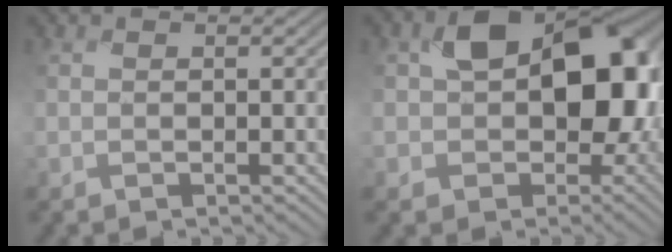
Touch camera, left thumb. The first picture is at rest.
{"total": 13.8, "force": [0.5, 9.7, 9.8], "torque": [-0.136, -0.010, 0.011]}